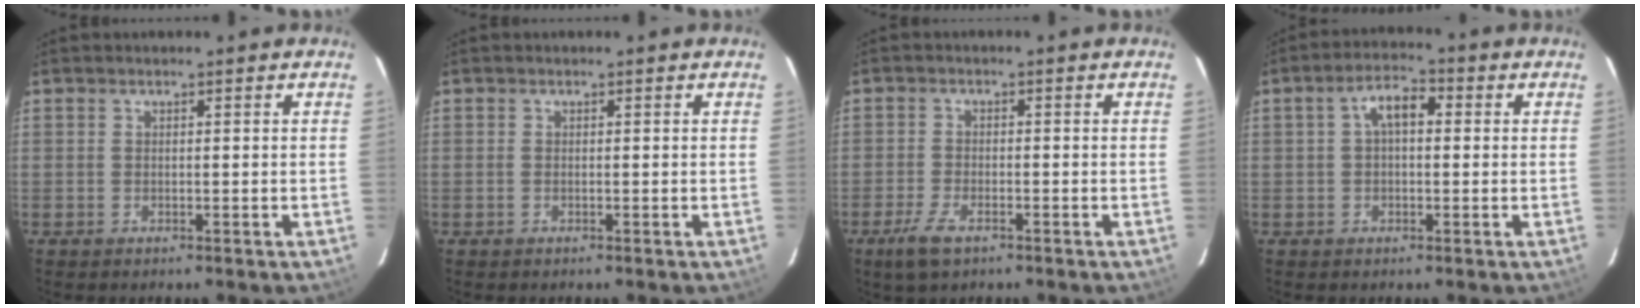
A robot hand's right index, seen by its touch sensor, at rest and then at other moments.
{"total": 0.0}
{"total": 5.1, "force": [-3.2, 2.1, 3.4], "torque": [-0.089, -0.008, -0.059]}
{"total": 5.3, "force": [0.8, 2.9, 4.4], "torque": [-0.080, 0.022, 0.013]}